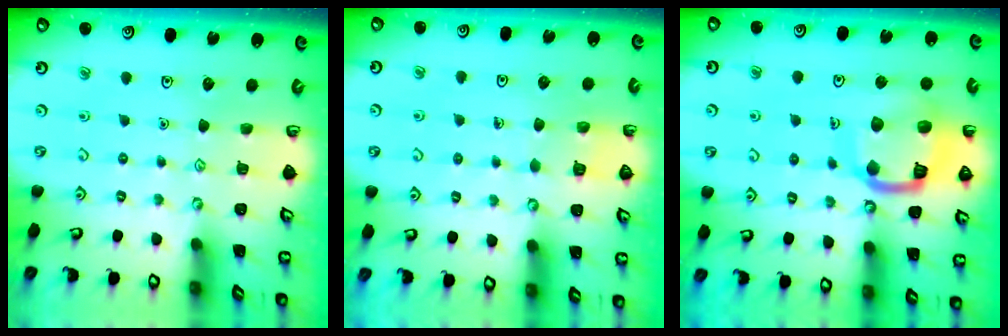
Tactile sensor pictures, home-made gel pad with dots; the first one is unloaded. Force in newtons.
{"total": 2.7, "press": 2.7, "slide": 0.1}
{"total": 15.5, "press": 15.4, "slide": 1.6}